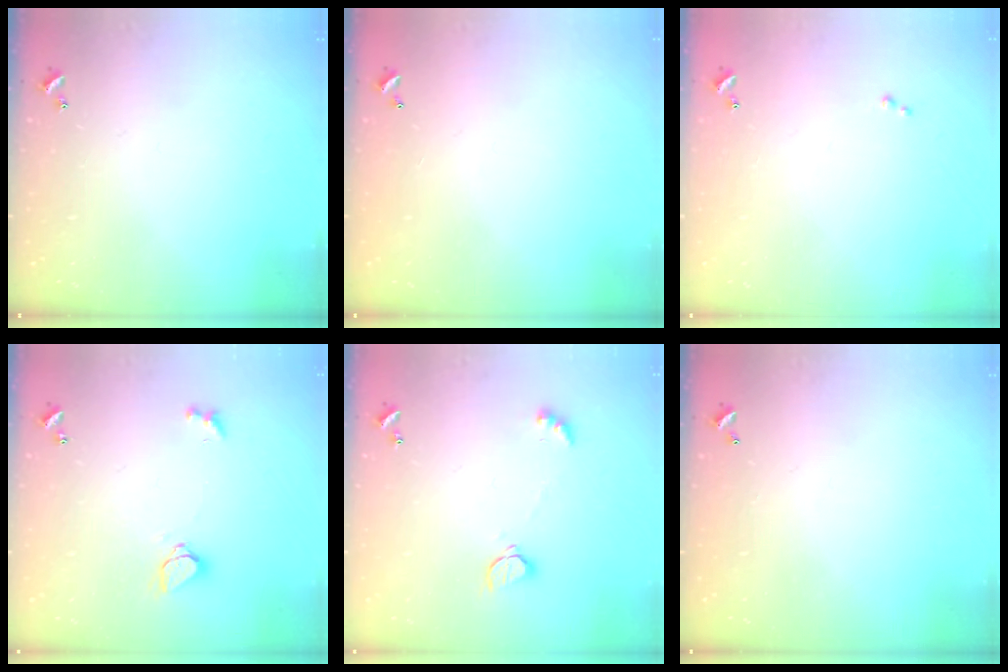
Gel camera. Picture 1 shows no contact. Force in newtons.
{"total": 2.8, "press": 2.8, "slide": 0.1}
{"total": 0.0}
{"total": 2.1, "press": 2.0, "slide": 0.5}
{"total": 2.2, "press": 2.2, "slide": 0.2}
{"total": 2.8, "press": 2.8, "slide": 0.1}